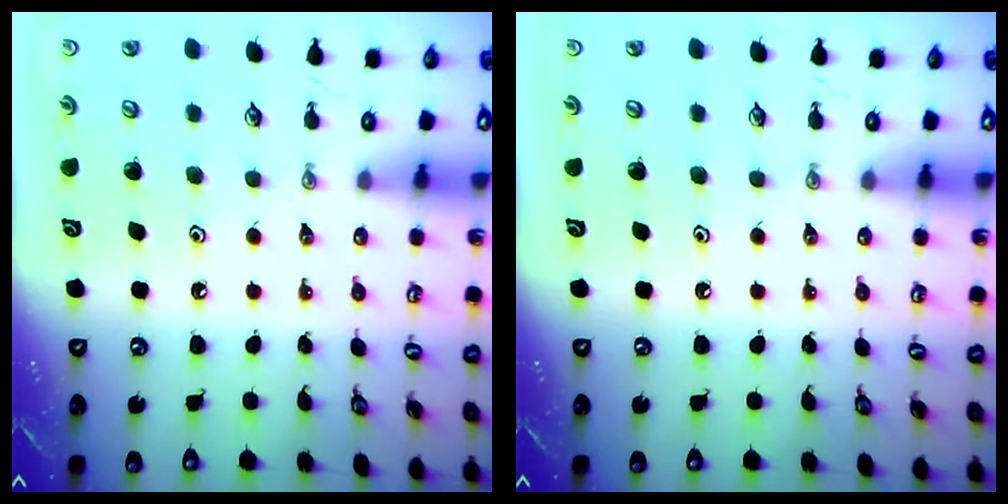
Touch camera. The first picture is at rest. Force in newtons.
{"total": 0.0}